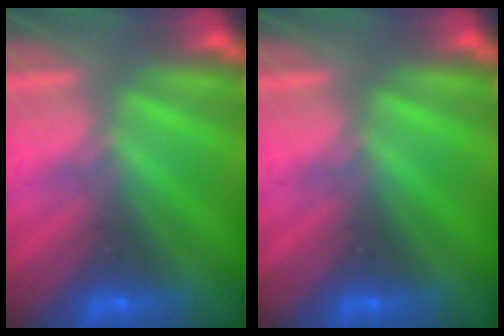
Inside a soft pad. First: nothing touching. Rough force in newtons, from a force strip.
{"total": 0.0}